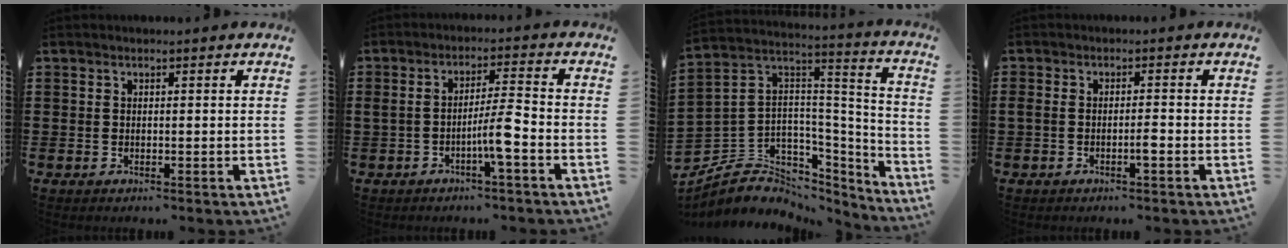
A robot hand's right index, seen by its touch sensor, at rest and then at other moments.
{"total": 5.8, "force": [-2.3, 0.3, 5.4], "torque": [-0.092, 0.001, -0.043]}
{"total": 6.3, "force": [-3.6, 5.1, 1.0], "torque": [-0.050, -0.017, -0.063]}
{"total": 2.1, "force": [-1.0, 0.4, 1.8], "torque": [-0.034, 0.001, -0.020]}